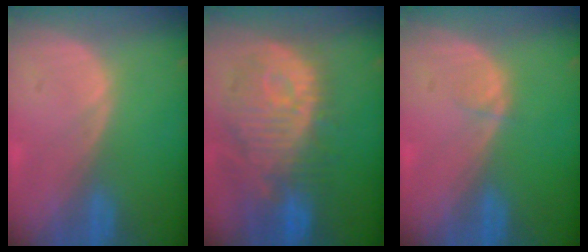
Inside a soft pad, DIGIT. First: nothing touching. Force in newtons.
{"total": 12.5, "press": 11.1, "slide": 5.7}
{"total": 0.8, "press": 0.8, "slide": 0.1}